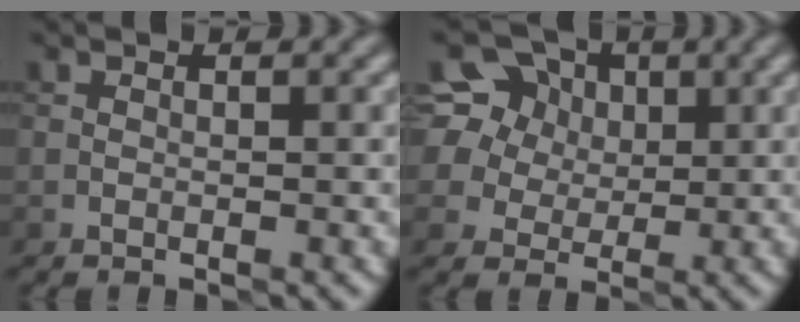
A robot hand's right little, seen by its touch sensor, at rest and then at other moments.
{"total": 9.7, "force": [4.3, 7.7, 4.1], "torque": [-0.097, 0.035, 0.064]}